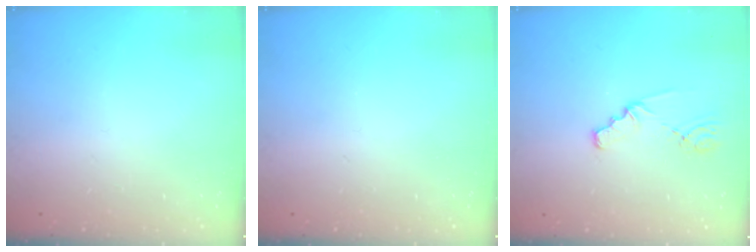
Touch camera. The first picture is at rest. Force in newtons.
{"total": 0.0}
{"total": 1.9, "press": 1.9, "slide": 0.3}